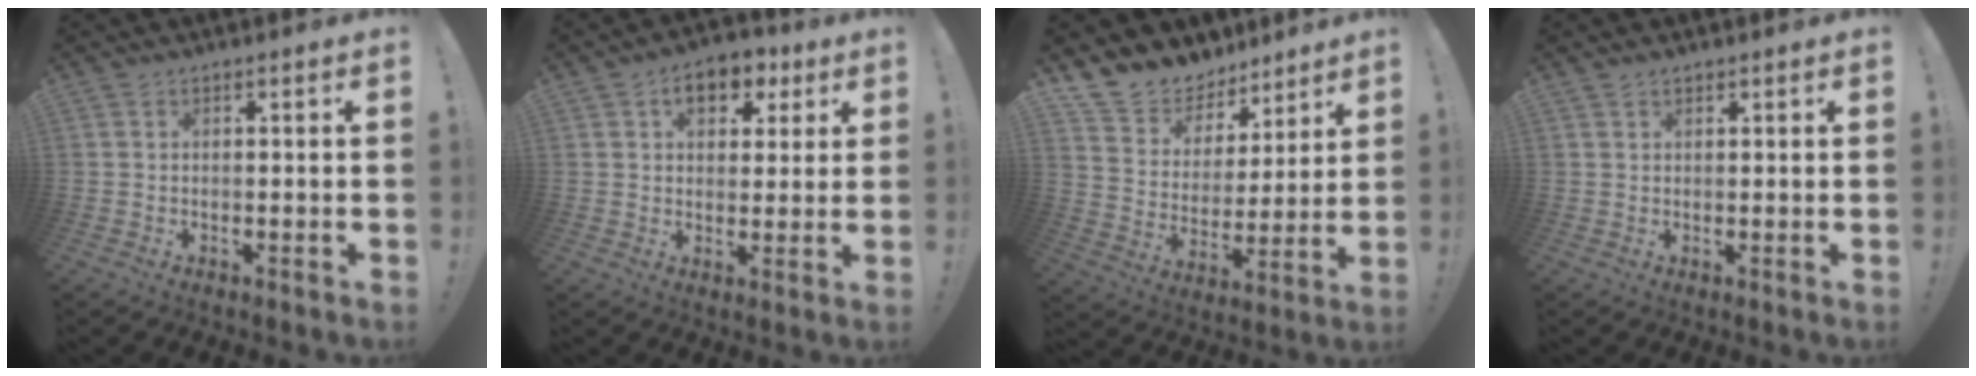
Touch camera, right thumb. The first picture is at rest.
{"total": 8.8, "force": [3.9, 5.8, 5.3], "torque": [-0.064, -0.014, 0.068]}
{"total": 10.9, "force": [8.5, 6.7, 1.4], "torque": [-0.040, -0.070, 0.162]}
{"total": 1.0, "force": [0.9, 0.5, 0.1], "torque": [0.000, -0.001, 0.018]}